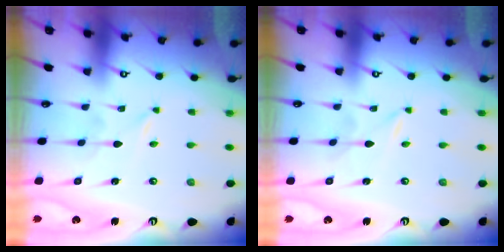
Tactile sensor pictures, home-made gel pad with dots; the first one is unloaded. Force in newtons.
{"total": 0.0}